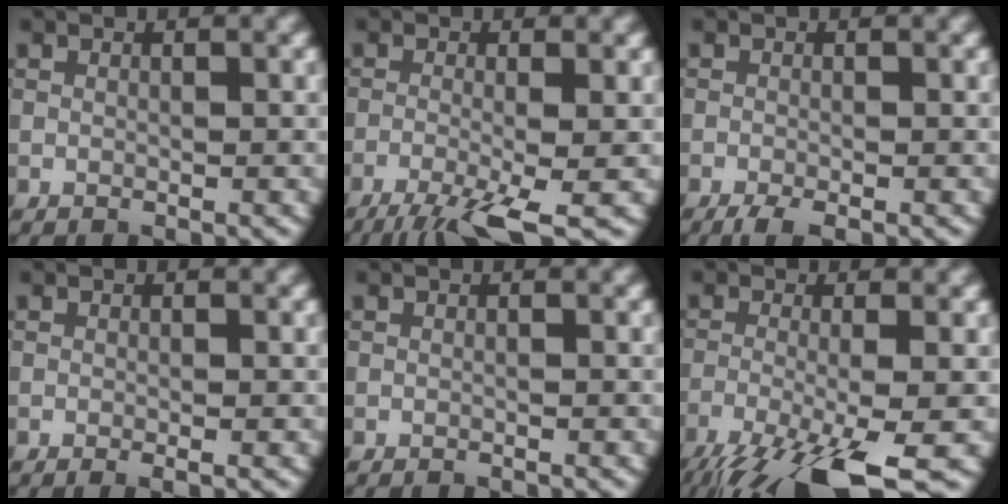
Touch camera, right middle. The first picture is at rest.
{"total": 6.7, "force": [-3.9, 1.5, 5.2], "torque": [-0.080, -0.006, -0.075]}
{"total": 2.0, "force": [-1.5, 0.4, 1.2], "torque": [-0.024, -0.005, -0.029]}
{"total": 0.7, "force": [-0.3, 0.1, 0.7], "torque": [-0.009, -0.006, -0.006]}
{"total": 0.7, "force": [-0.7, 0.1, 0.1], "torque": [0.003, -0.003, -0.011]}
{"total": 10.5, "force": [-6.2, 2.3, 8.2], "torque": [-0.144, -0.020, -0.110]}